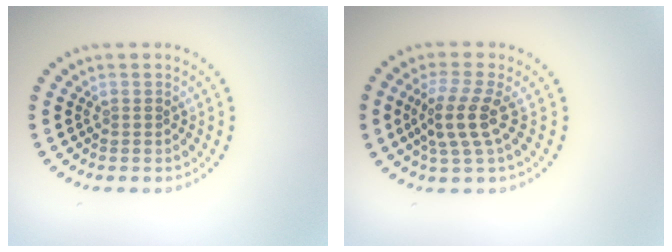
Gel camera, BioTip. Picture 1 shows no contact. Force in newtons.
{"total": 3.5, "press": 2.8, "slide": 2.0}